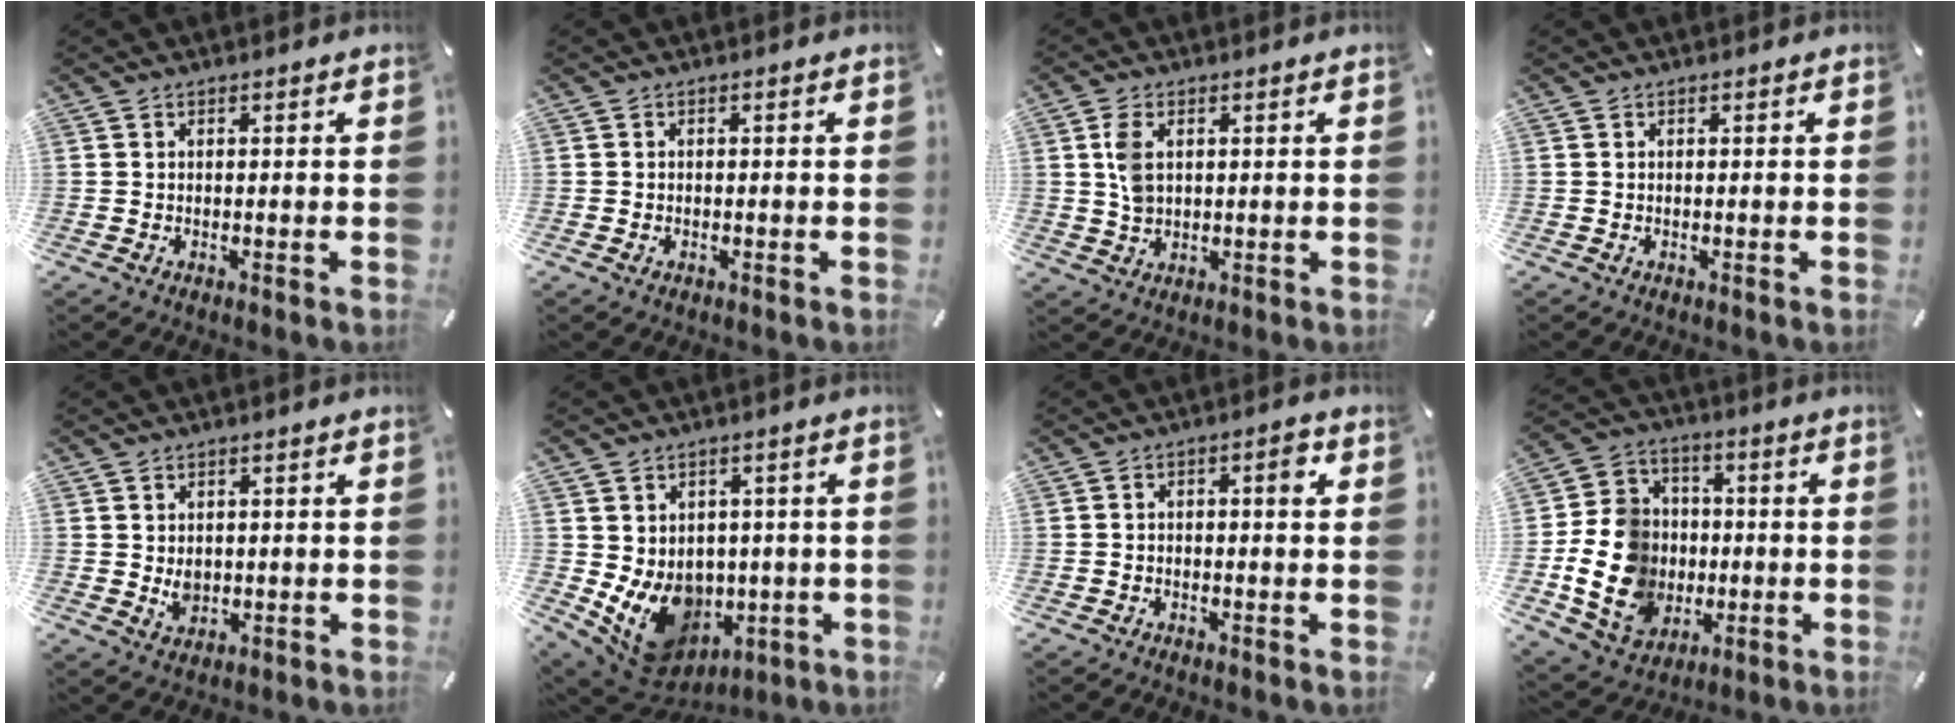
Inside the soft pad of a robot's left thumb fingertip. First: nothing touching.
{"total": 1.0, "force": [-0.5, 0.6, 0.7], "torque": [-0.013, 0.000, -0.009]}
{"total": 5.3, "force": [1.3, 3.3, 3.9], "torque": [-0.090, 0.000, 0.017]}
{"total": 0.0}
{"total": 3.4, "force": [0.1, 2.9, 1.8], "torque": [-0.025, -0.005, -0.002]}
{"total": 11.5, "force": [-1.4, 10.0, 5.4], "torque": [-0.112, -0.016, -0.015]}
{"total": 3.4, "force": [-0.2, 1.4, 3.1], "torque": [-0.051, 0.012, -0.009]}
{"total": 16.5, "force": [-3.4, 14.2, 7.5], "torque": [-0.169, 0.022, -0.053]}